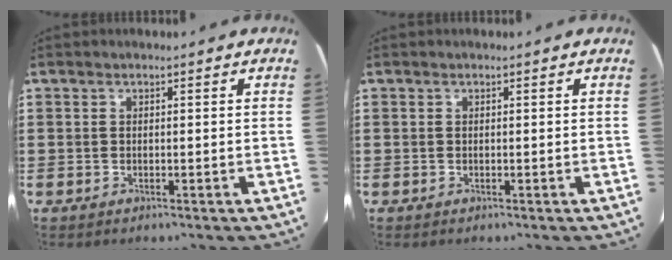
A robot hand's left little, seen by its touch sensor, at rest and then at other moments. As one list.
[{"total": 0.0}]